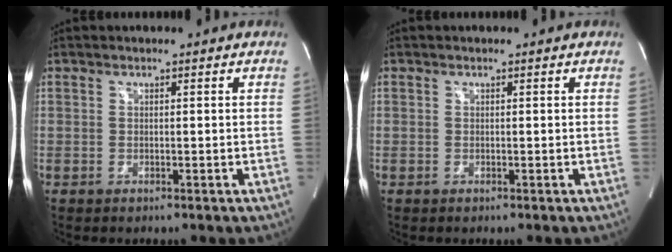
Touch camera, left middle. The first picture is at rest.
{"total": 0.0}